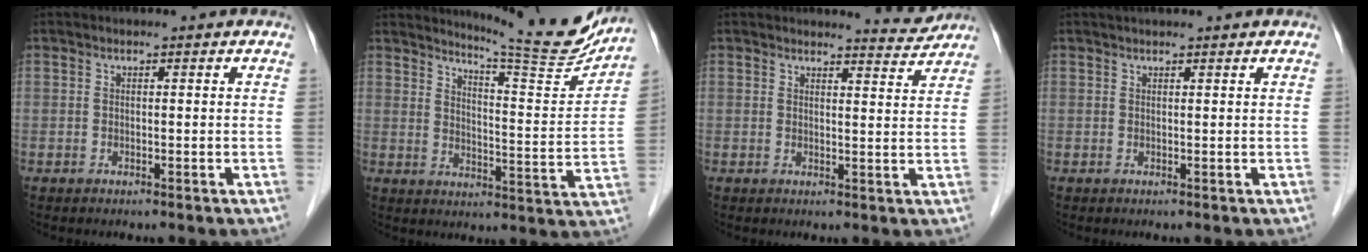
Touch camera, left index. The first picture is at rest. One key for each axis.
{"total": 14.0, "fx": 13.4, "fy": -0.3, "fz": 3.9, "tx": -0.061, "ty": -0.057, "tz": 0.173}
{"total": 3.3, "fx": 3.3, "fy": -0.2, "fz": -0.5, "tx": -0.004, "ty": -0.025, "tz": 0.037}
{"total": 4.2, "fx": 3.8, "fy": 0.2, "fz": 1.8, "tx": -0.020, "ty": 0.030, "tz": 0.050}